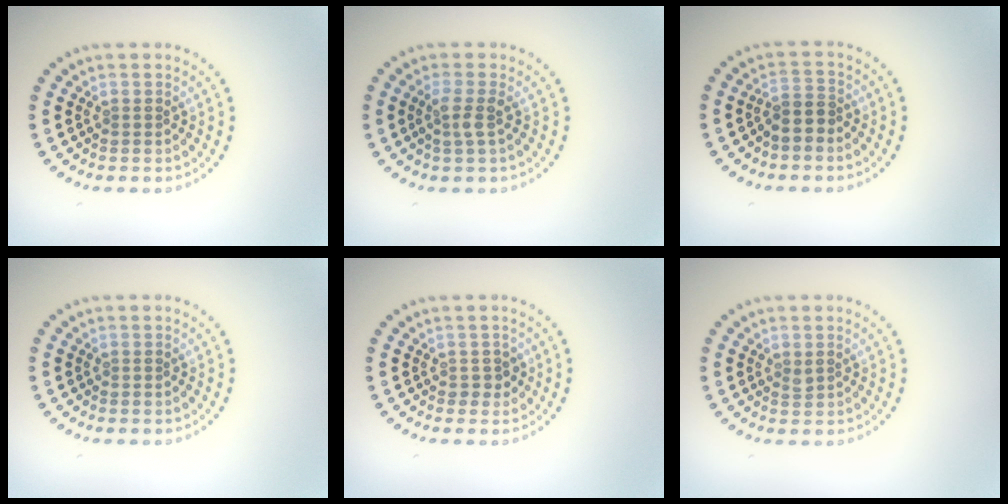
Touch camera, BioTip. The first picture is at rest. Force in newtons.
{"total": 1.7, "press": 1.4, "slide": 1.0}
{"total": 1.7, "press": 1.3, "slide": 1.1}
{"total": 0.0}
{"total": 1.2, "press": 1.0, "slide": 0.5}
{"total": 0.6, "press": 0.5, "slide": 0.2}